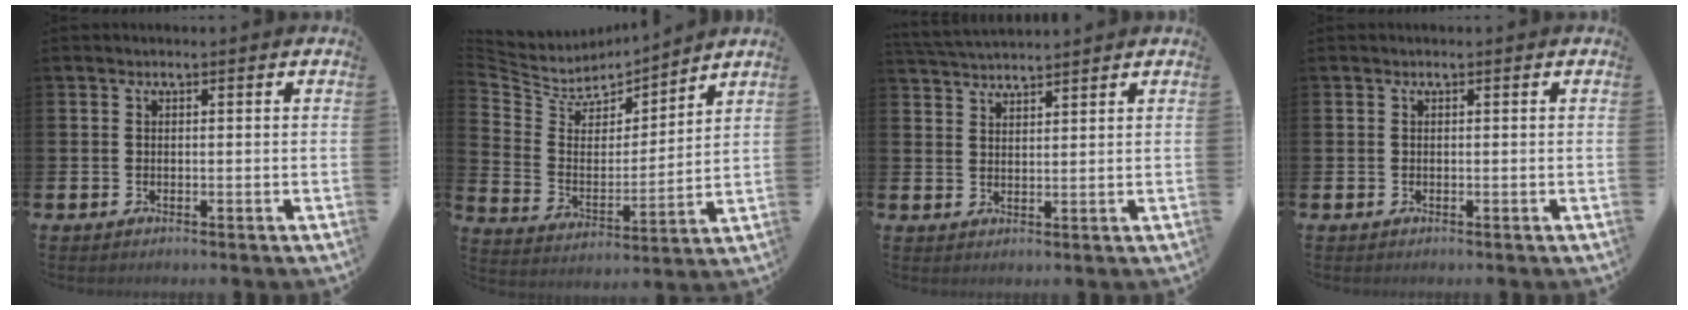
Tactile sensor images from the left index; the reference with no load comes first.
{"total": 6.3, "force": [5.8, 2.4, 0.1], "torque": [-0.051, -0.052, 0.100]}
{"total": 3.4, "force": [3.3, 0.1, 0.4], "torque": [-0.015, -0.016, 0.062]}
{"total": 0.0}